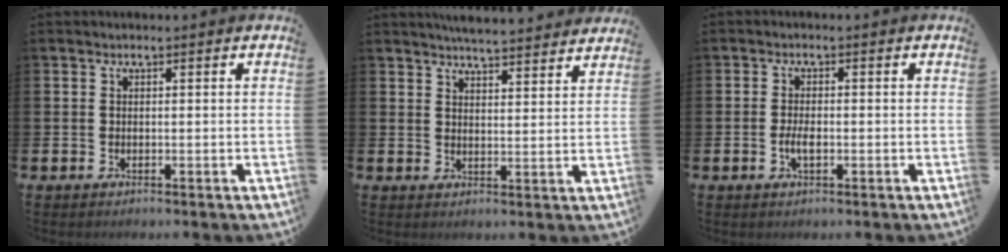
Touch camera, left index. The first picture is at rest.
{"total": 4.9, "force": [4.8, 0.0, 0.5], "torque": [-0.017, -0.029, 0.086]}
{"total": 2.2, "force": [-0.5, 0.9, 1.9], "torque": [-0.028, -0.002, -0.011]}